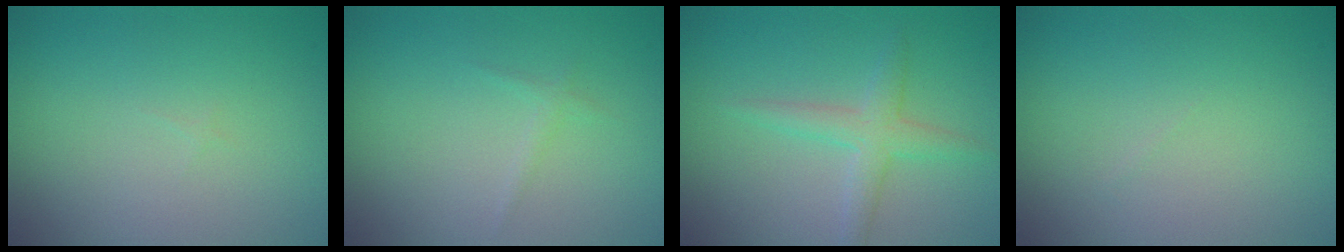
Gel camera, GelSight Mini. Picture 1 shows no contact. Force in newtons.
{"total": 0.6, "press": 0.6, "slide": 0.1}
{"total": 2.4, "press": 2.4, "slide": 0.0}
{"total": 0.0}